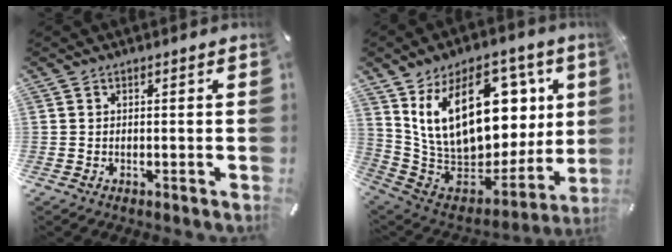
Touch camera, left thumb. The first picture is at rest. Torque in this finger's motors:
{"motor_torque": [3.40, 1.61, 1.49, 0.26, 0.78]}